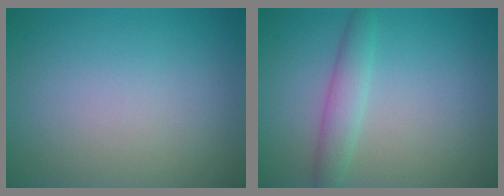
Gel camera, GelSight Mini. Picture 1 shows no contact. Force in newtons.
{"total": 2.5, "press": 2.5, "slide": 0.1}